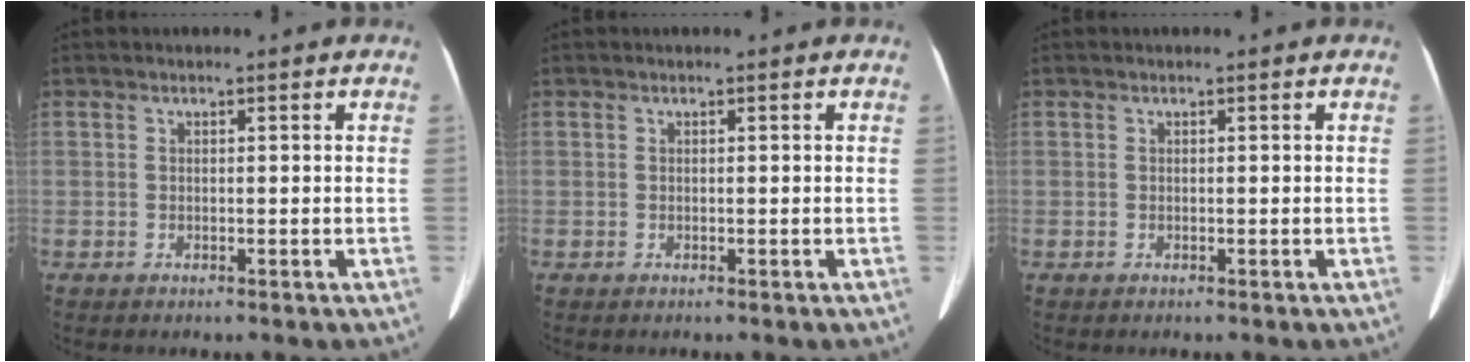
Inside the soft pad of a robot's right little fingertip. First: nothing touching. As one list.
[{"total": 0.0}, {"total": 0.0}]